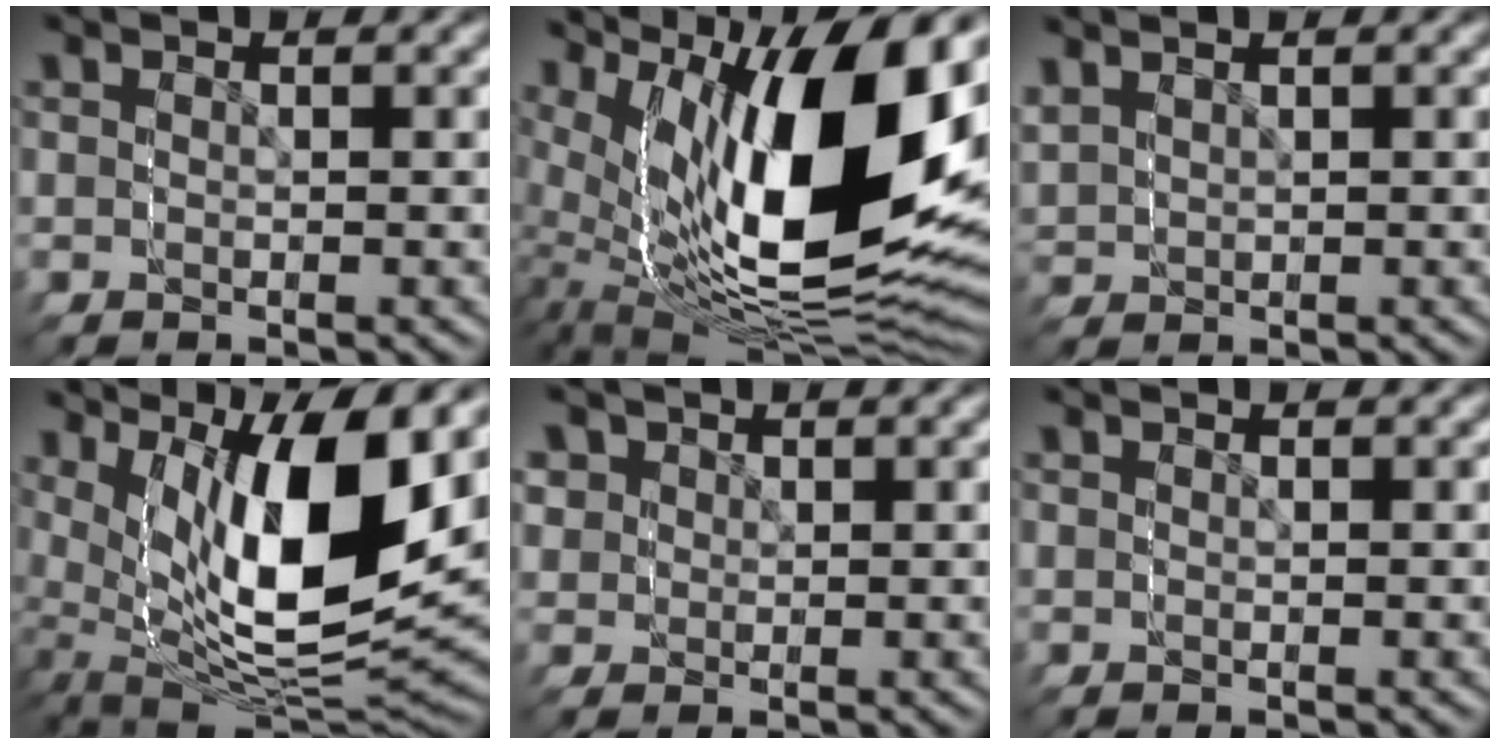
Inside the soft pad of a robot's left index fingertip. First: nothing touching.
{"total": 16.4, "force": [1.6, 10.1, 12.8], "torque": [-0.239, 0.000, 0.029]}
{"total": 1.8, "force": [0.9, 1.6, 0.0], "torque": [-0.021, -0.005, 0.021]}
{"total": 13.5, "force": [1.7, 9.2, 9.7], "torque": [-0.216, -0.020, 0.038]}
{"total": 4.2, "force": [1.3, 4.0, -0.2], "torque": [-0.011, -0.025, 0.025]}
{"total": 0.0}